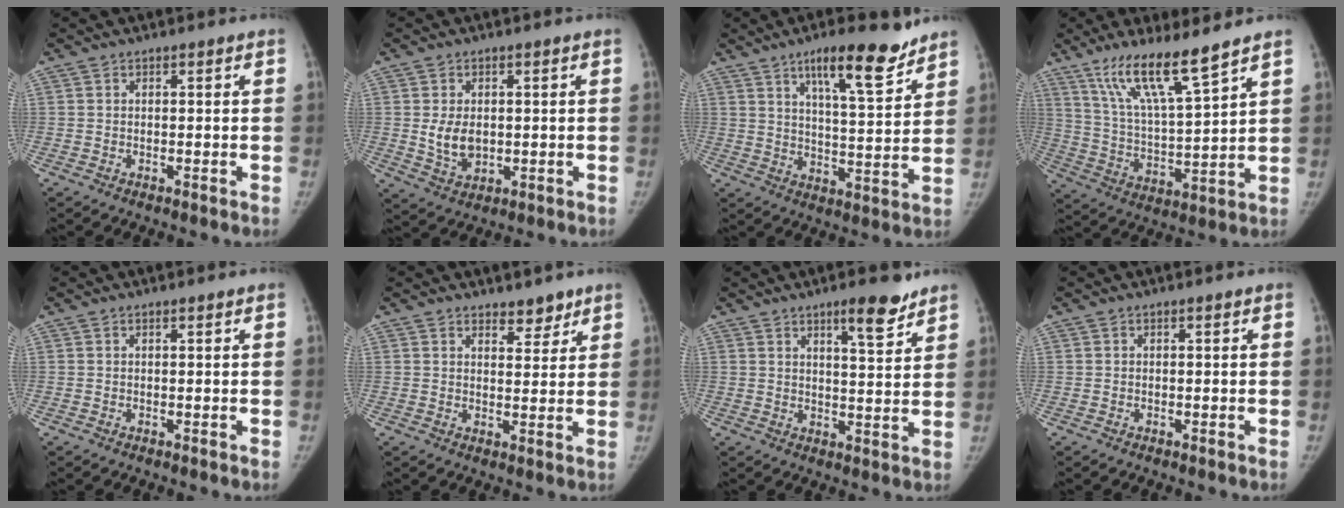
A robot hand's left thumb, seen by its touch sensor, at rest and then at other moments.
{"total": 5.7, "force": [0.1, 3.9, 4.1], "torque": [-0.060, -0.010, 0.014]}
{"total": 13.1, "force": [8.9, 3.2, 9.1], "torque": [-0.118, -0.050, 0.140]}
{"total": 13.4, "force": [9.6, 1.4, 9.3], "torque": [-0.165, -0.057, 0.189]}
{"total": 0.0}
{"total": 3.8, "force": [3.1, 1.8, 1.4], "torque": [0.003, -0.022, 0.047]}
{"total": 7.4, "force": [5.2, 1.7, 5.0], "torque": [-0.060, -0.036, 0.077]}
{"total": 0.0}